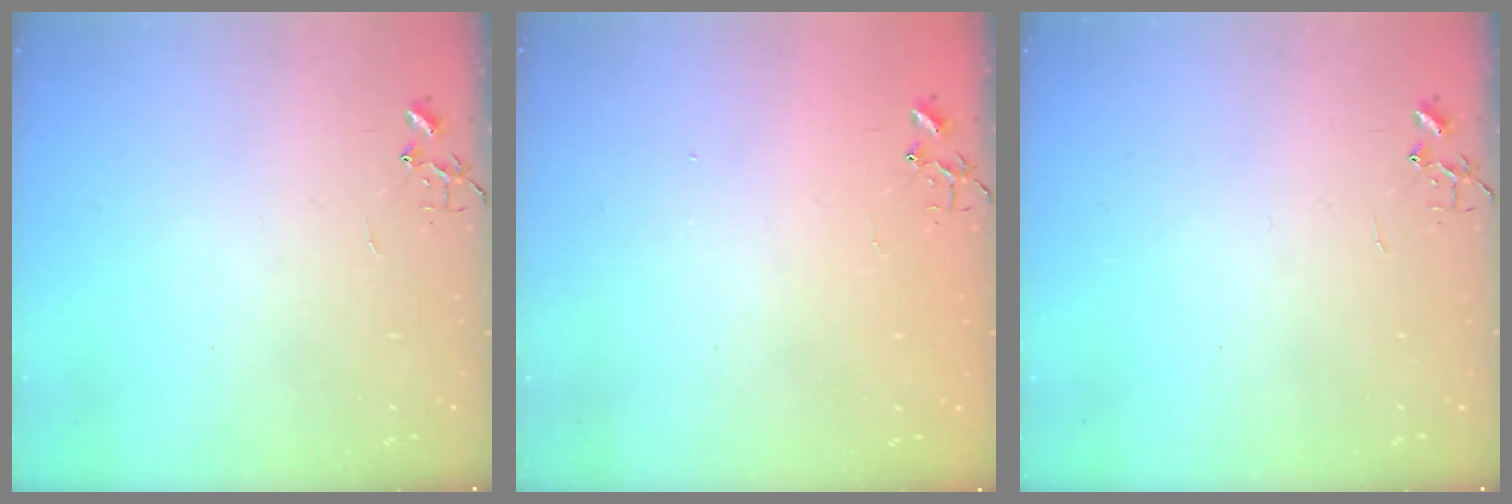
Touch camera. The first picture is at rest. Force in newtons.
{"total": 1.3, "press": 1.2, "slide": 0.1}
{"total": 0.0}